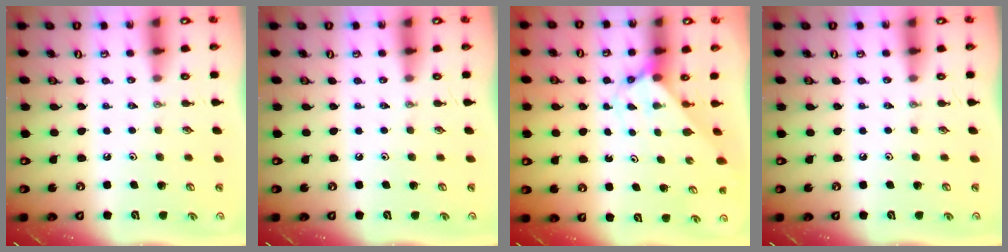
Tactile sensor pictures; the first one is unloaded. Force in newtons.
{"total": 0.0}
{"total": 2.4, "press": 2.4, "slide": 0.2}
{"total": 0.0}